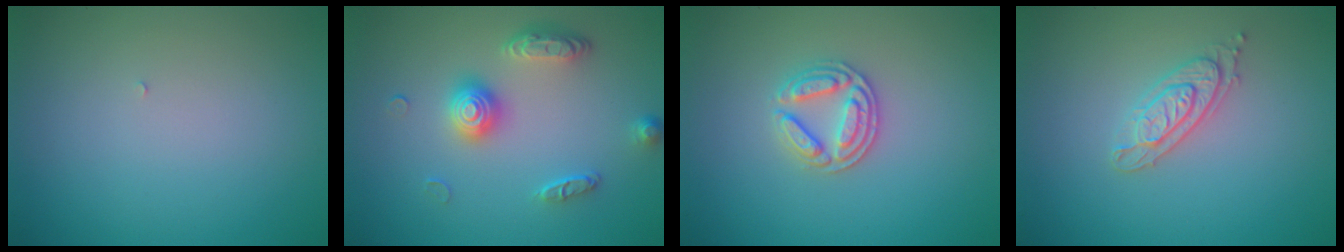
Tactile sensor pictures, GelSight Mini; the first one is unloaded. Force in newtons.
{"total": 3.5, "press": 3.0, "slide": 1.8}
{"total": 2.9, "press": 2.7, "slide": 0.9}
{"total": 2.4, "press": 2.2, "slide": 0.8}